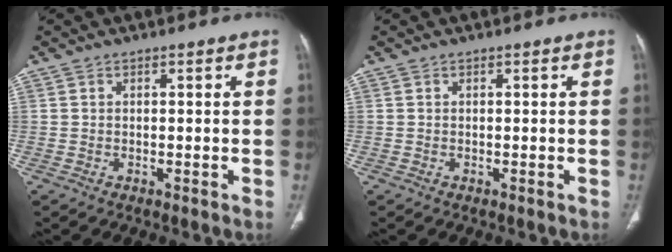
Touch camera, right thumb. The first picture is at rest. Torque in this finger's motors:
{"motor_torque": [0.00, 0.00, 0.00, 0.00, 0.03]}